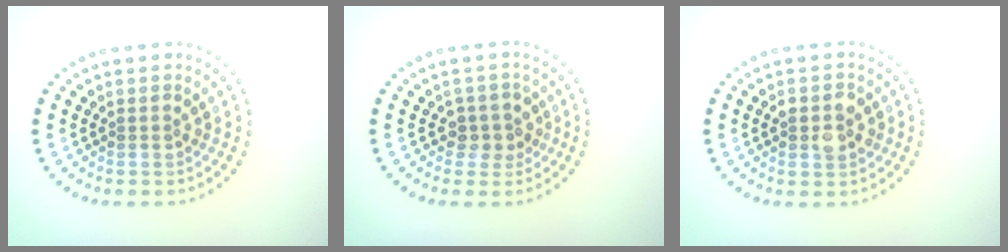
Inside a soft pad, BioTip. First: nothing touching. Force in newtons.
{"total": 2.0, "press": 1.7, "slide": 1.0}
{"total": 2.8, "press": 2.8, "slide": 0.2}